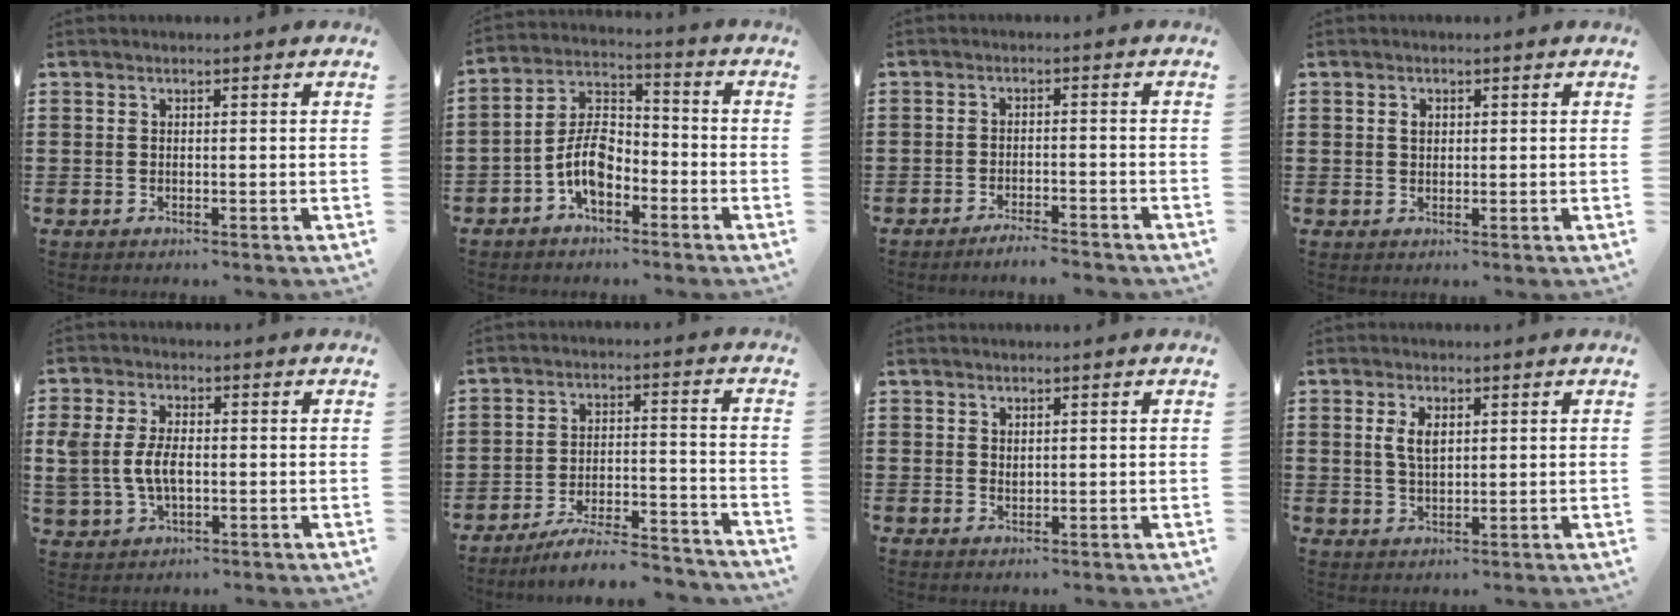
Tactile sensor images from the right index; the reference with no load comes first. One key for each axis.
{"total": 7.5, "fx": -3.4, "fy": 4.0, "fz": 5.3, "tx": -0.126, "ty": 0.008, "tz": -0.071}
{"total": 2.7, "fx": -2.7, "fy": -0.2, "fz": 0.7, "tx": -0.014, "ty": -0.001, "tz": -0.053}
{"total": 1.2, "fx": 0.4, "fy": 0.9, "fz": 0.8, "tx": -0.018, "ty": 0.005, "tz": 0.006}
{"total": 5.5, "fx": -0.2, "fy": 3.2, "fz": 4.4, "tx": -0.114, "ty": 0.000, "tz": -0.013}
{"total": 7.4, "fx": -6.8, "fy": 0.5, "fz": 2.8, "tx": -0.050, "ty": 0.002, "tz": -0.132}
{"total": 0.9, "fx": 0.8, "fy": 0.5, "fz": 0.1, "tx": -0.002, "ty": 0.004, "tz": 0.015}
{"total": 3.7, "fx": 1.0, "fy": 1.7, "fz": 3.1, "tx": -0.065, "ty": 0.007, "tz": 0.017}